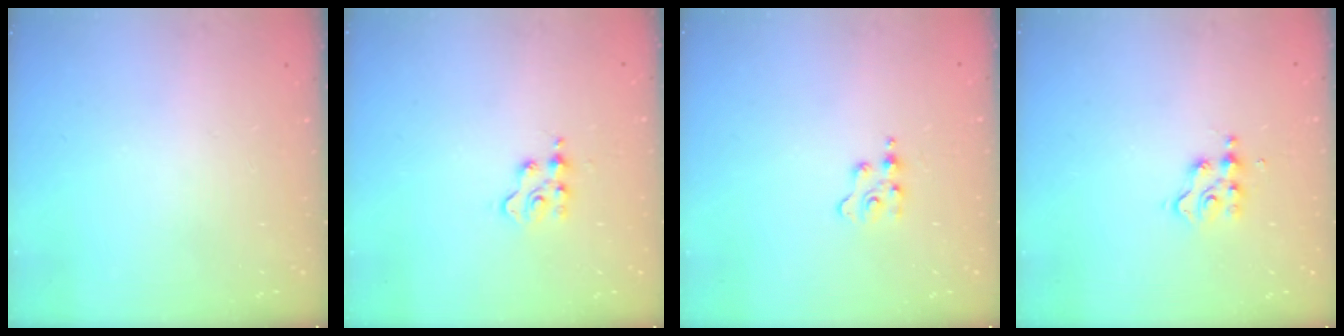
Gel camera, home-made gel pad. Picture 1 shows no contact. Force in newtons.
{"total": 3.4, "press": 3.4, "slide": 0.5}
{"total": 2.5, "press": 2.4, "slide": 0.4}
{"total": 3.4, "press": 3.4, "slide": 0.2}